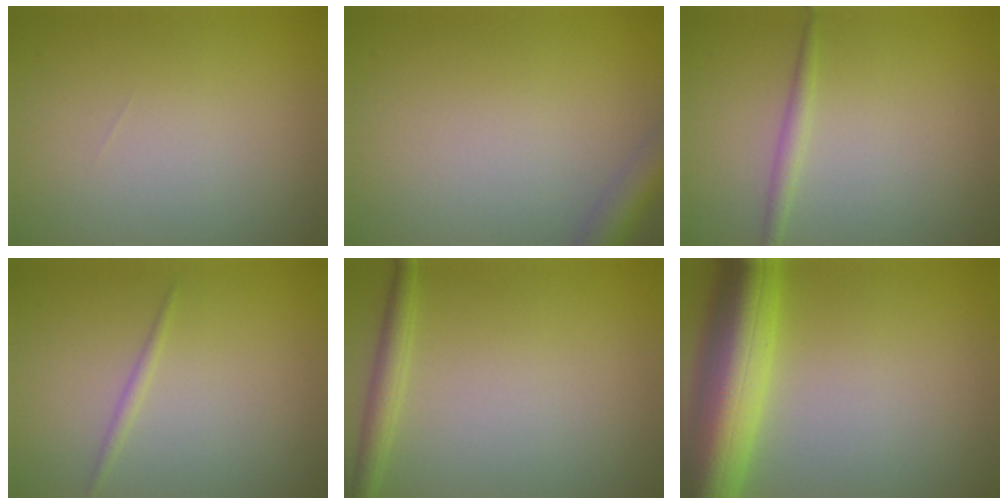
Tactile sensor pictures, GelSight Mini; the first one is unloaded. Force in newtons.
{"total": 2.9, "press": 2.9, "slide": 0.2}
{"total": 1.3, "press": 1.3, "slide": 0.1}
{"total": 0.8, "press": 0.8, "slide": 0.0}
{"total": 1.9, "press": 1.9, "slide": 0.1}
{"total": 10.0, "press": 10.0, "slide": 0.3}